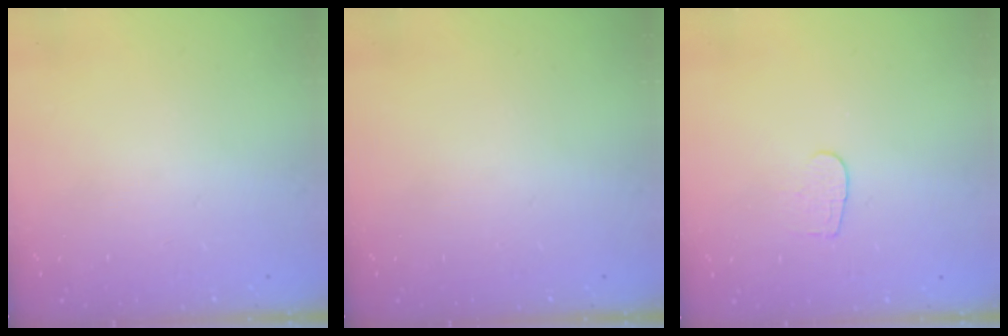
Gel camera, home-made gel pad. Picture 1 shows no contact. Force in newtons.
{"total": 0.0}
{"total": 4.6, "press": 4.6, "slide": 0.2}